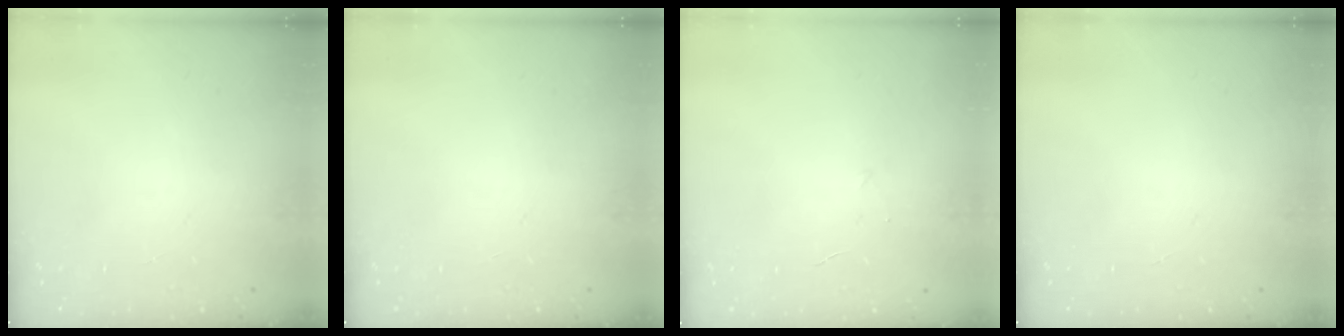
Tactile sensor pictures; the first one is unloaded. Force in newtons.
{"total": 0.0}
{"total": 2.4, "press": 2.3, "slide": 0.8}
{"total": 0.0}